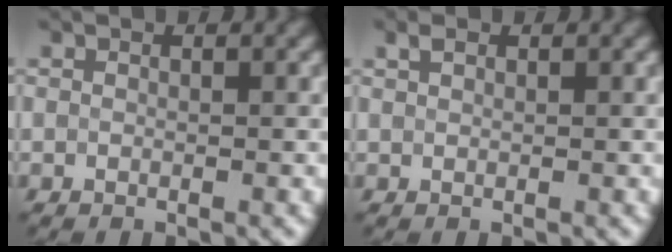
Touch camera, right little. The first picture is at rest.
{"total": 1.0, "force": [0.7, 0.5, 0.5], "torque": [-0.013, 0.005, 0.015]}